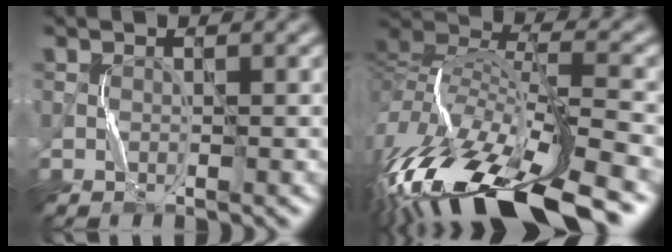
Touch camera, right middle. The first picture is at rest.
{"total": 16.3, "force": [-9.3, 5.9, 12.1], "torque": [-0.263, 0.003, -0.165]}